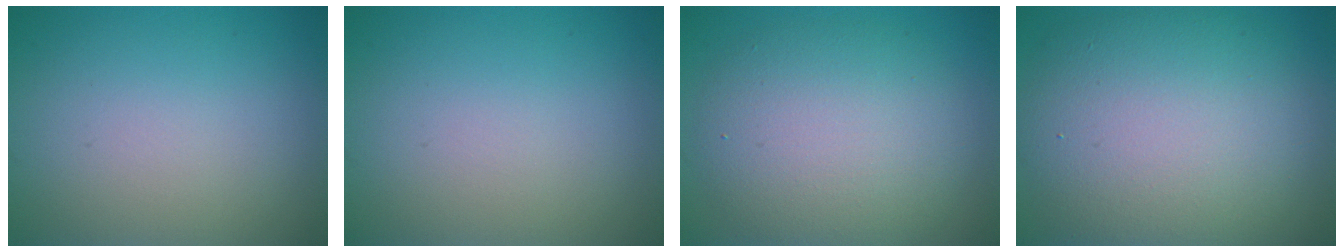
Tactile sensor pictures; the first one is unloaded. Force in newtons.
{"total": 0.0}
{"total": 7.2, "press": 7.2, "slide": 0.3}
{"total": 11.5, "press": 11.4, "slide": 0.7}